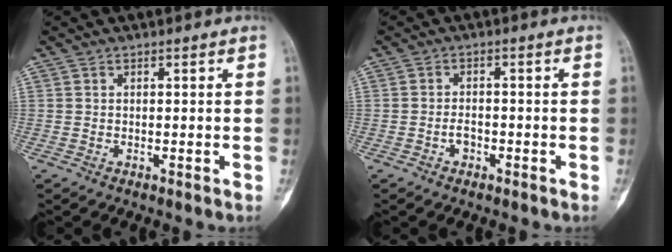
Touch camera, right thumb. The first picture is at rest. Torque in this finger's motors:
{"motor_torque": [-0.37, -0.17, 0.25, 0.41, -0.09]}